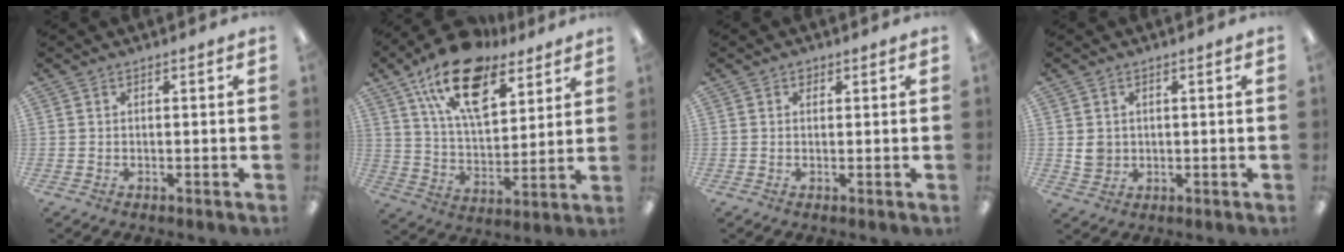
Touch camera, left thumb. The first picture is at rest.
{"total": 19.8, "force": [12.9, 9.4, 11.7], "torque": [-0.199, -0.060, 0.227]}
{"total": 1.3, "force": [0.8, 1.0, 0.4], "torque": [0.001, 0.000, 0.013]}
{"total": 3.7, "force": [0.8, 3.4, 1.2], "torque": [-0.018, 0.003, 0.016]}